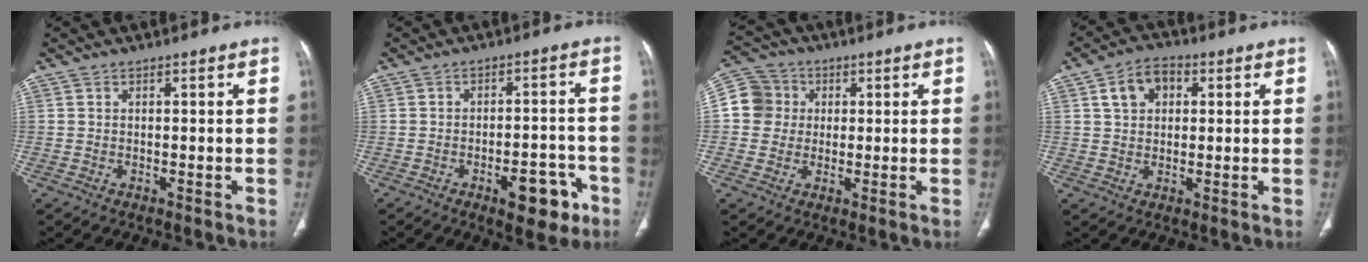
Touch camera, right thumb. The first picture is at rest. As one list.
[{"total": 8.8, "force": [-4.5, 4.0, 6.5], "torque": [-0.064, 0.031, -0.056]}, {"total": 7.8, "force": [0.8, 7.5, 1.9], "torque": [-0.016, 0.015, 0.007]}, {"total": 6.7, "force": [2.1, 4.8, 4.2], "torque": [-0.058, 0.008, 0.030]}]